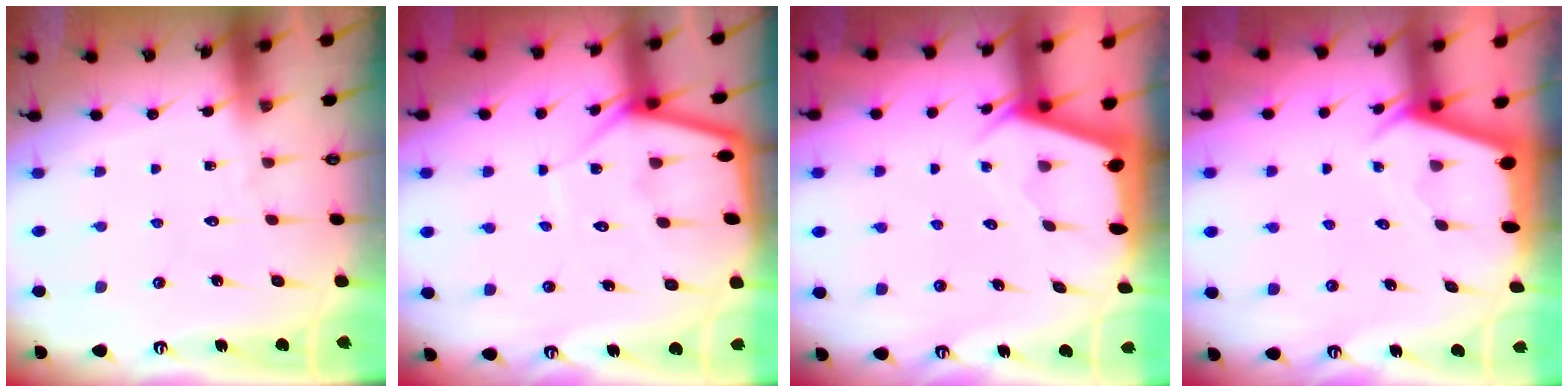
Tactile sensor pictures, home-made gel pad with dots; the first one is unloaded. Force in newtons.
{"total": 6.5, "press": 6.4, "slide": 0.6}
{"total": 2.3, "press": 2.3, "slide": 0.3}
{"total": 2.4, "press": 2.4, "slide": 0.3}